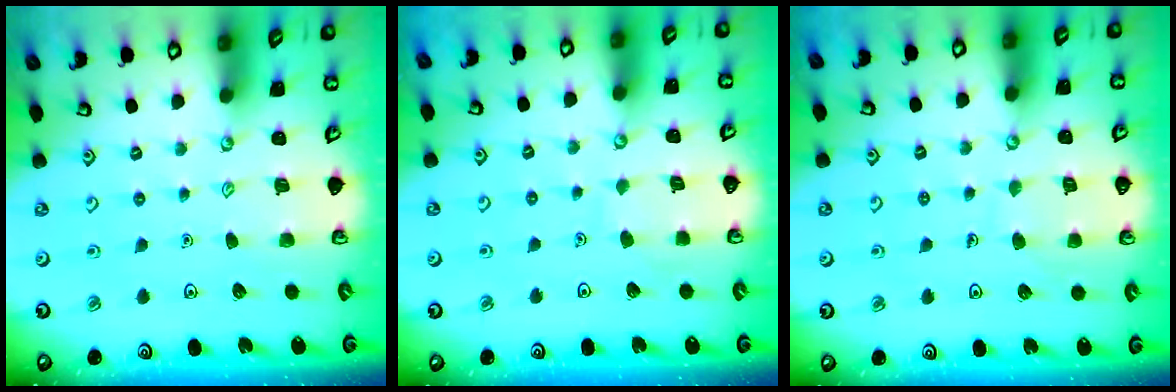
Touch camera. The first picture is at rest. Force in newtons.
{"total": 2.9, "press": 2.9, "slide": 0.2}
{"total": 3.9, "press": 3.9, "slide": 0.2}